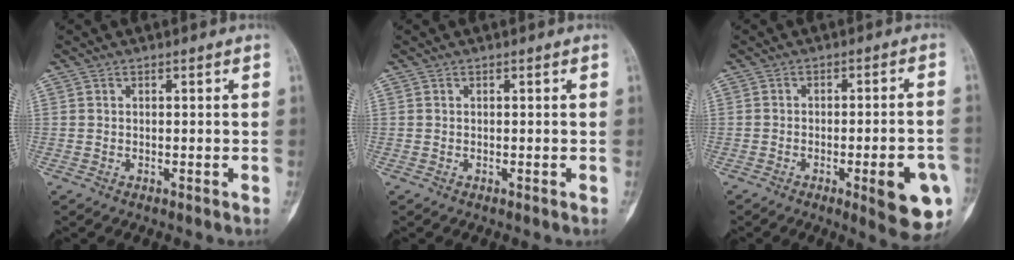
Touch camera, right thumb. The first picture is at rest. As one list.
[{"total": 0.0}, {"total": 12.1, "force": [-4.5, 2.8, 10.9], "torque": [-0.121, 0.010, -0.052]}]